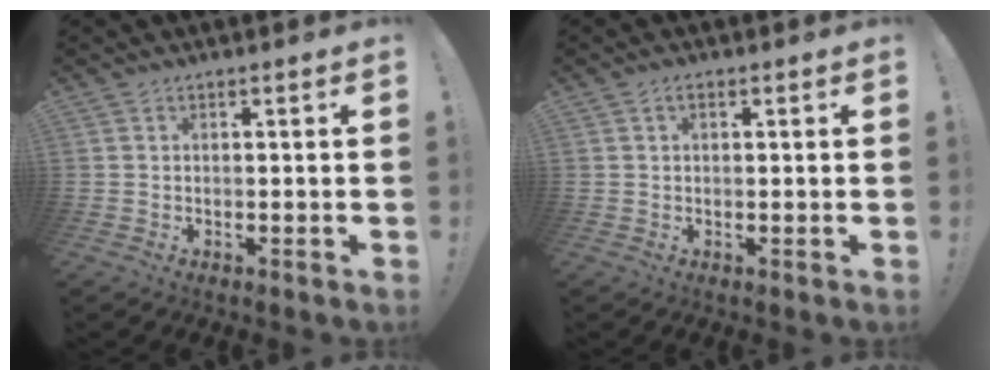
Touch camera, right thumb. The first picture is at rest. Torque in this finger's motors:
{"motor_torque": [0.03, -0.13, -0.04, 0.15, 0.00]}